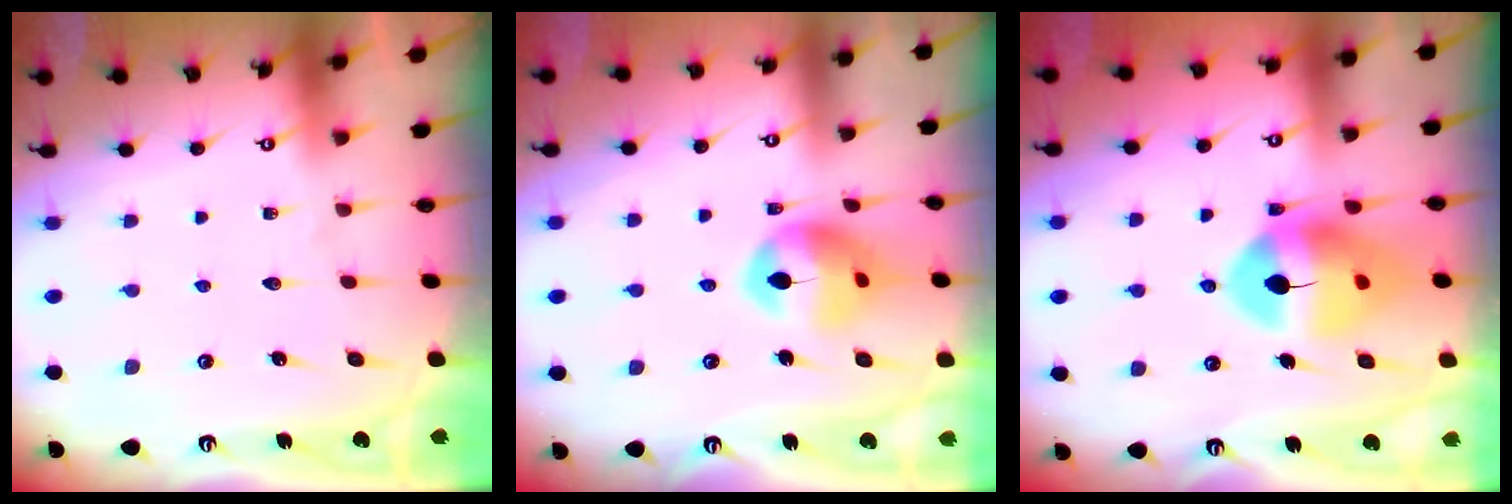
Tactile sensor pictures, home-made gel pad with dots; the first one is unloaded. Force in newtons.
{"total": 13.3, "press": 13.1, "slide": 1.8}
{"total": 13.3, "press": 13.3, "slide": 1.4}